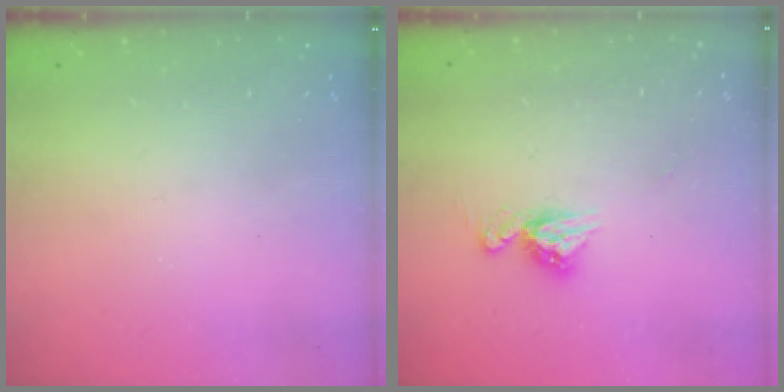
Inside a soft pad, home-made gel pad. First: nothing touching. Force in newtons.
{"total": 8.5, "press": 8.4, "slide": 0.8}